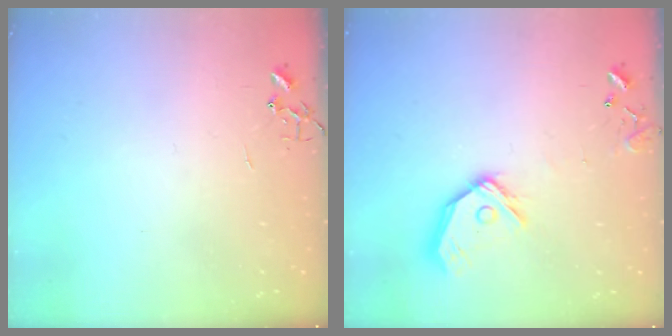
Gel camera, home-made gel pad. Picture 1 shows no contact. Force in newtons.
{"total": 14.2, "press": 14.0, "slide": 2.3}